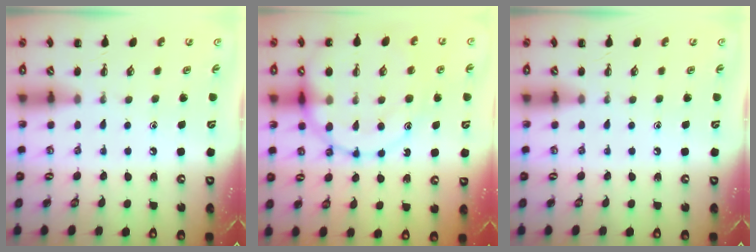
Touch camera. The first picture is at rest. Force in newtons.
{"total": 18.8, "press": 18.7, "slide": 1.9}
{"total": 0.0}